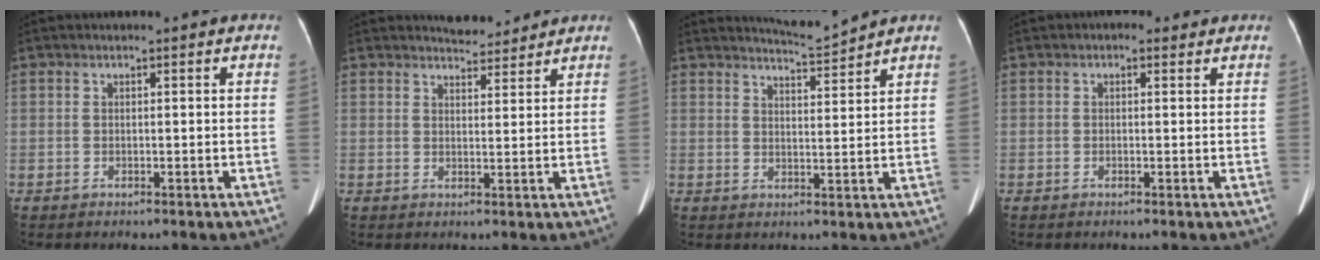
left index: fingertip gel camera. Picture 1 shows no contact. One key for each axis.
{"total": 4.1, "fx": 4.0, "fy": 1.0, "fz": 0.4, "tx": -0.009, "ty": 0.005, "tz": 0.057}
{"total": 4.4, "fx": 4.2, "fy": -1.0, "fz": 0.0, "tx": -0.009, "ty": -0.014, "tz": 0.072}
{"total": 1.9, "fx": 1.1, "fy": 1.4, "fz": 0.8, "tx": -0.013, "ty": 0.019, "tz": 0.012}